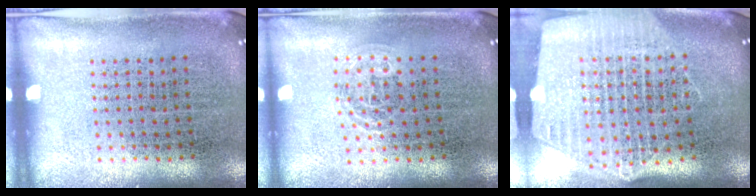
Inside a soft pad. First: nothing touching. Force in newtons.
{"total": 0.8, "press": 0.6, "slide": 0.6}
{"total": 2.6, "press": 2.3, "slide": 1.3}